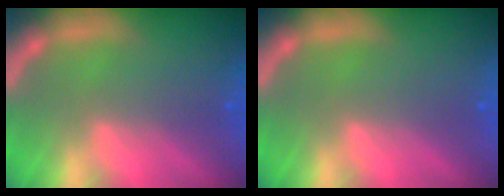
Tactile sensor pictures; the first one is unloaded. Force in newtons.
{"total": 0.0}